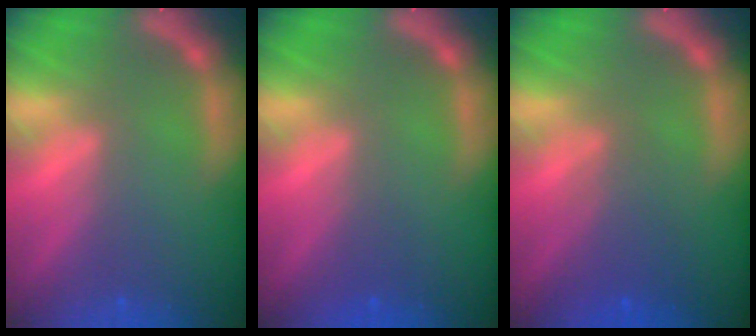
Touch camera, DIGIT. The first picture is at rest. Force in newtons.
{"total": 0.9}
{"total": 3.1}